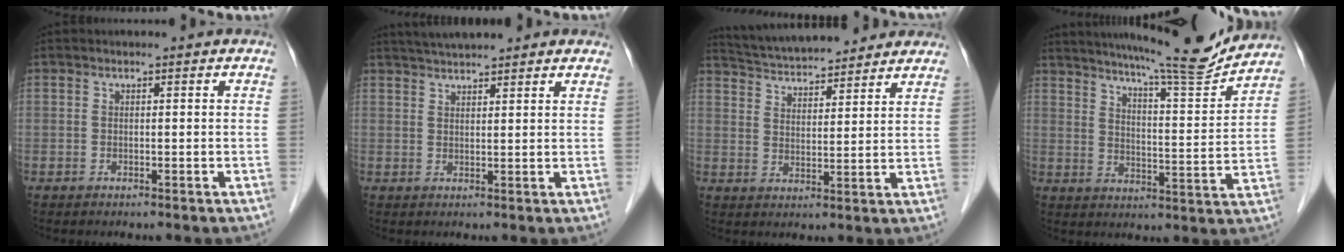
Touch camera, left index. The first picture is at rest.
{"total": 7.3, "force": [6.5, 0.8, 3.1], "torque": [-0.050, 0.035, 0.095]}
{"total": 15.4, "force": [14.2, 2.8, 5.4], "torque": [-0.088, 0.034, 0.216]}
{"total": 15.7, "force": [14.5, -0.3, 6.2], "torque": [-0.100, -0.024, 0.203]}